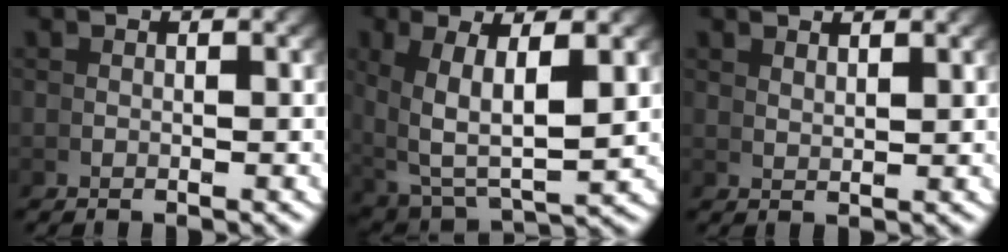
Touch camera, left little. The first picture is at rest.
{"total": 7.0, "force": [0.6, 3.7, 5.9], "torque": [-0.120, -0.033, 0.038]}
{"total": 2.2, "force": [1.8, -1.2, 0.1], "torque": [0.005, -0.001, 0.042]}